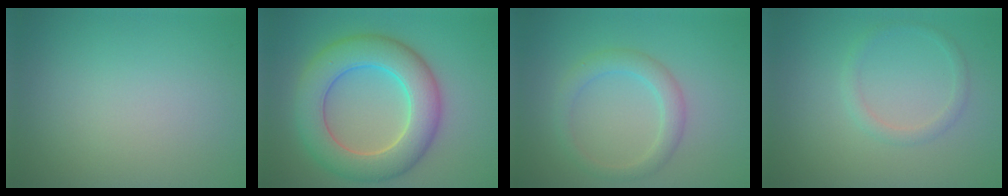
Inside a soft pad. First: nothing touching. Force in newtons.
{"total": 8.4, "press": 8.4, "slide": 0.6}
{"total": 2.7, "press": 2.7, "slide": 0.1}
{"total": 1.5, "press": 1.5, "slide": 0.1}